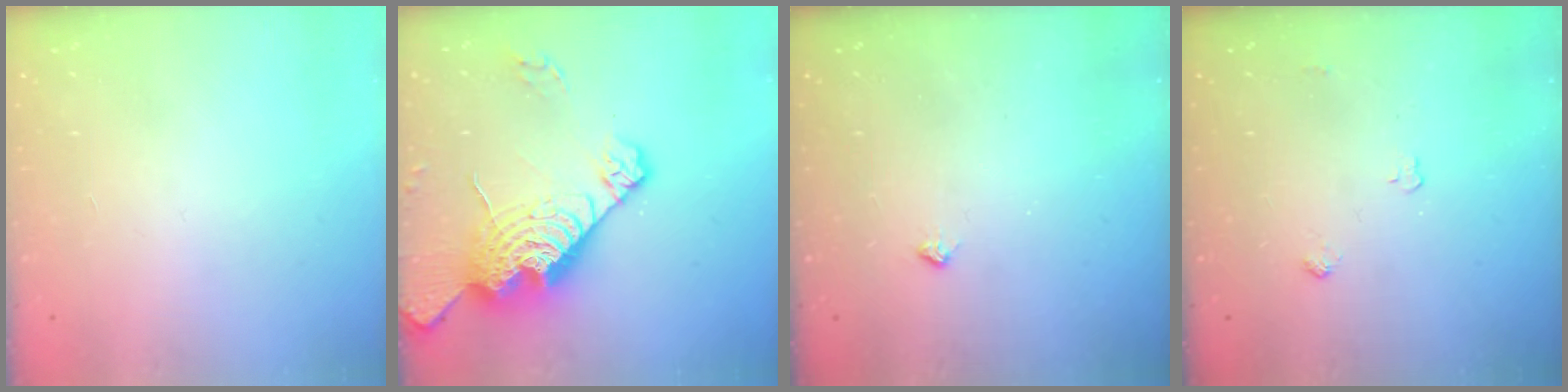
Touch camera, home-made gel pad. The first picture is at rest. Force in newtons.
{"total": 20.7, "press": 20.6, "slide": 1.8}
{"total": 5.1, "press": 5.1, "slide": 0.5}
{"total": 3.8, "press": 3.8, "slide": 0.6}